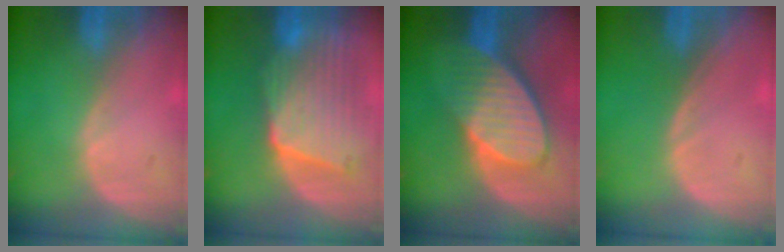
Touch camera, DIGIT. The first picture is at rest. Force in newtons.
{"total": 10.1, "press": 9.0, "slide": 4.5}
{"total": 9.3, "press": 8.3, "slide": 4.3}
{"total": 0.0}